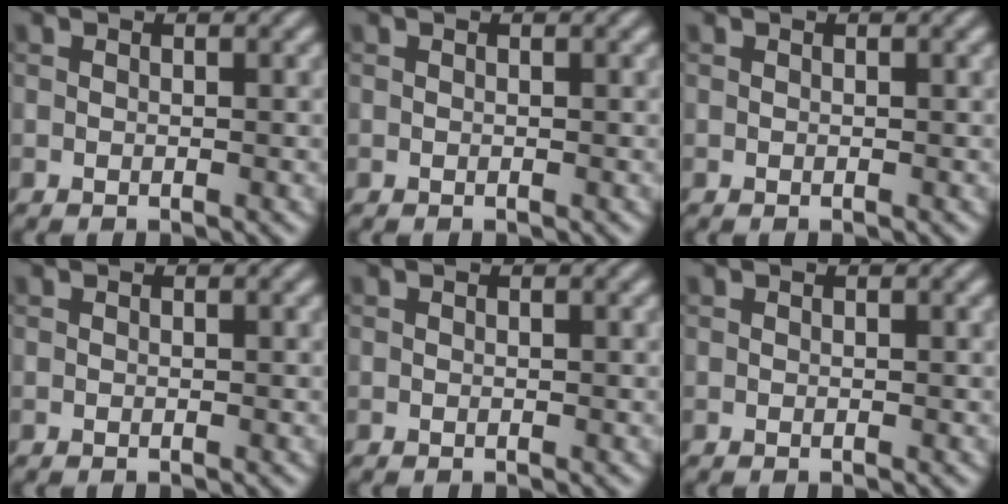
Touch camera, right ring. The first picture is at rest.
{"total": 0.0}
{"total": 0.0}
{"total": 0.0}
{"total": 0.0}
{"total": 0.0}